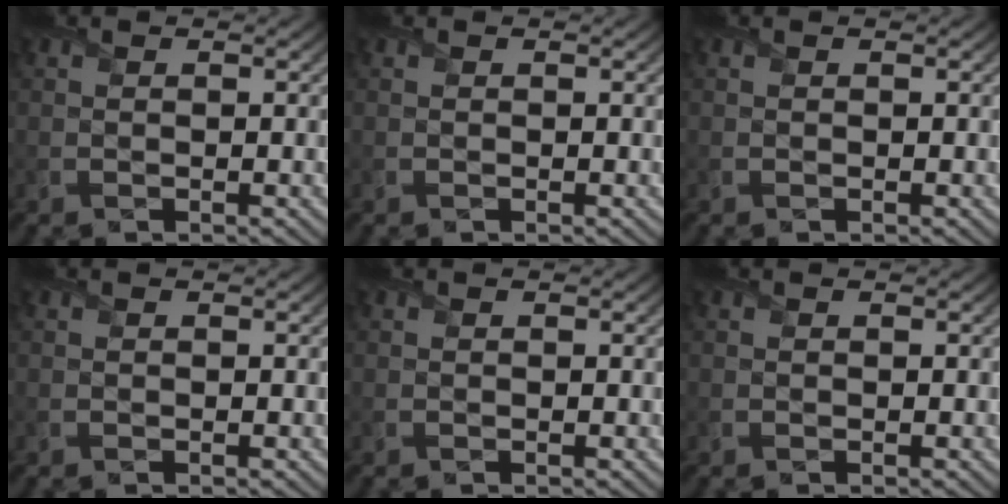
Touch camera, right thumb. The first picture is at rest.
{"total": 0.0}
{"total": 0.0}
{"total": 0.0}
{"total": 0.0}
{"total": 0.0}